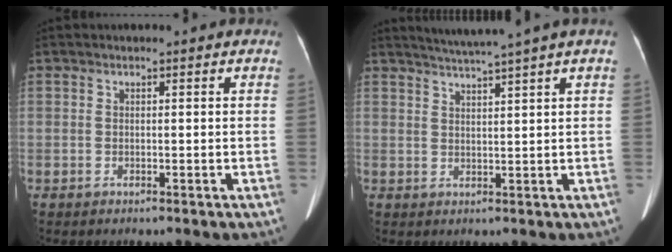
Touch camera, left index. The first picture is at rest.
{"total": 5.0, "force": [4.2, -1.5, 2.3], "torque": [-0.039, 0.007, 0.072]}